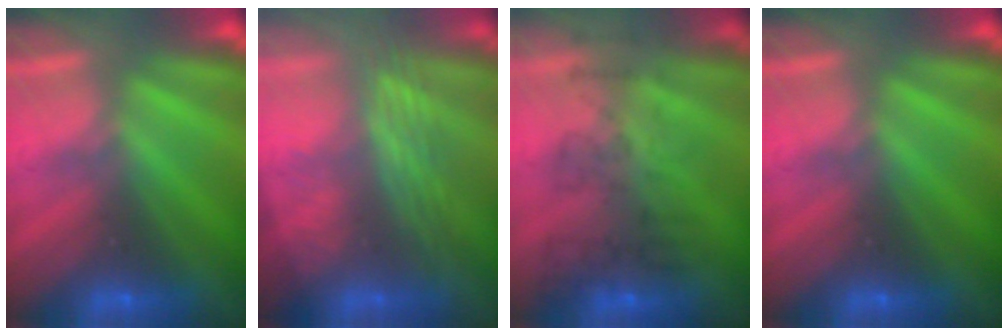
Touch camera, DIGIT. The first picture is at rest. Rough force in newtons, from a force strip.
{"total": 3.0}
{"total": 4.4}
{"total": 0.0}